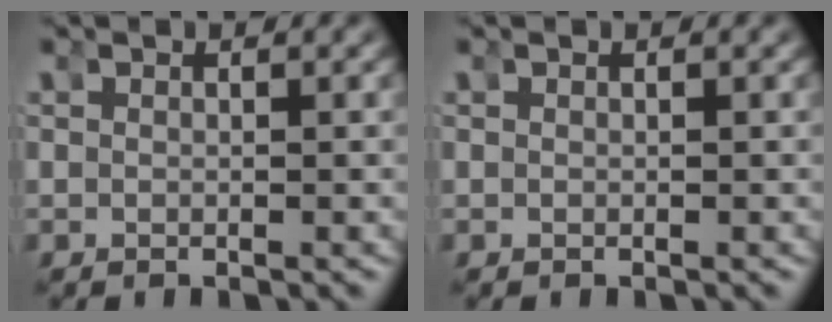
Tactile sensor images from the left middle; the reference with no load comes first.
{"total": 0.0}